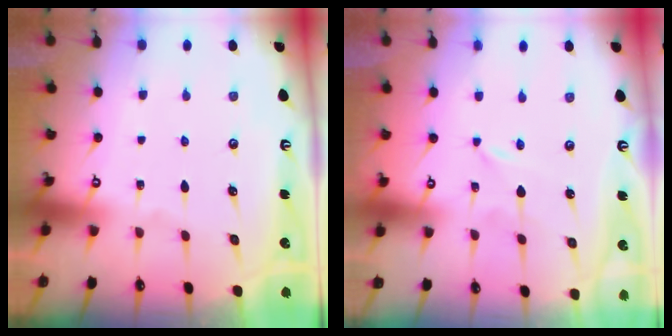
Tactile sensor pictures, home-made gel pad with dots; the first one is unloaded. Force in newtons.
{"total": 0.0}